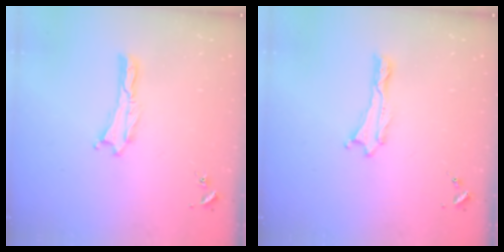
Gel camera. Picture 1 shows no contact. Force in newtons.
{"total": 0.0}